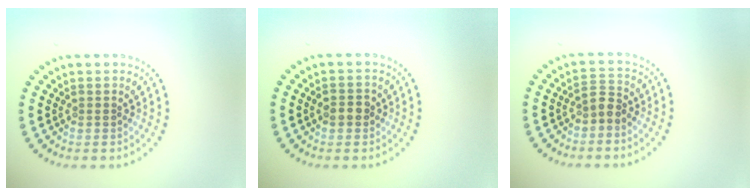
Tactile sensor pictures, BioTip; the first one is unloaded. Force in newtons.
{"total": 1.7, "press": 1.7, "slide": 0.3}
{"total": 1.7, "press": 1.3, "slide": 1.0}